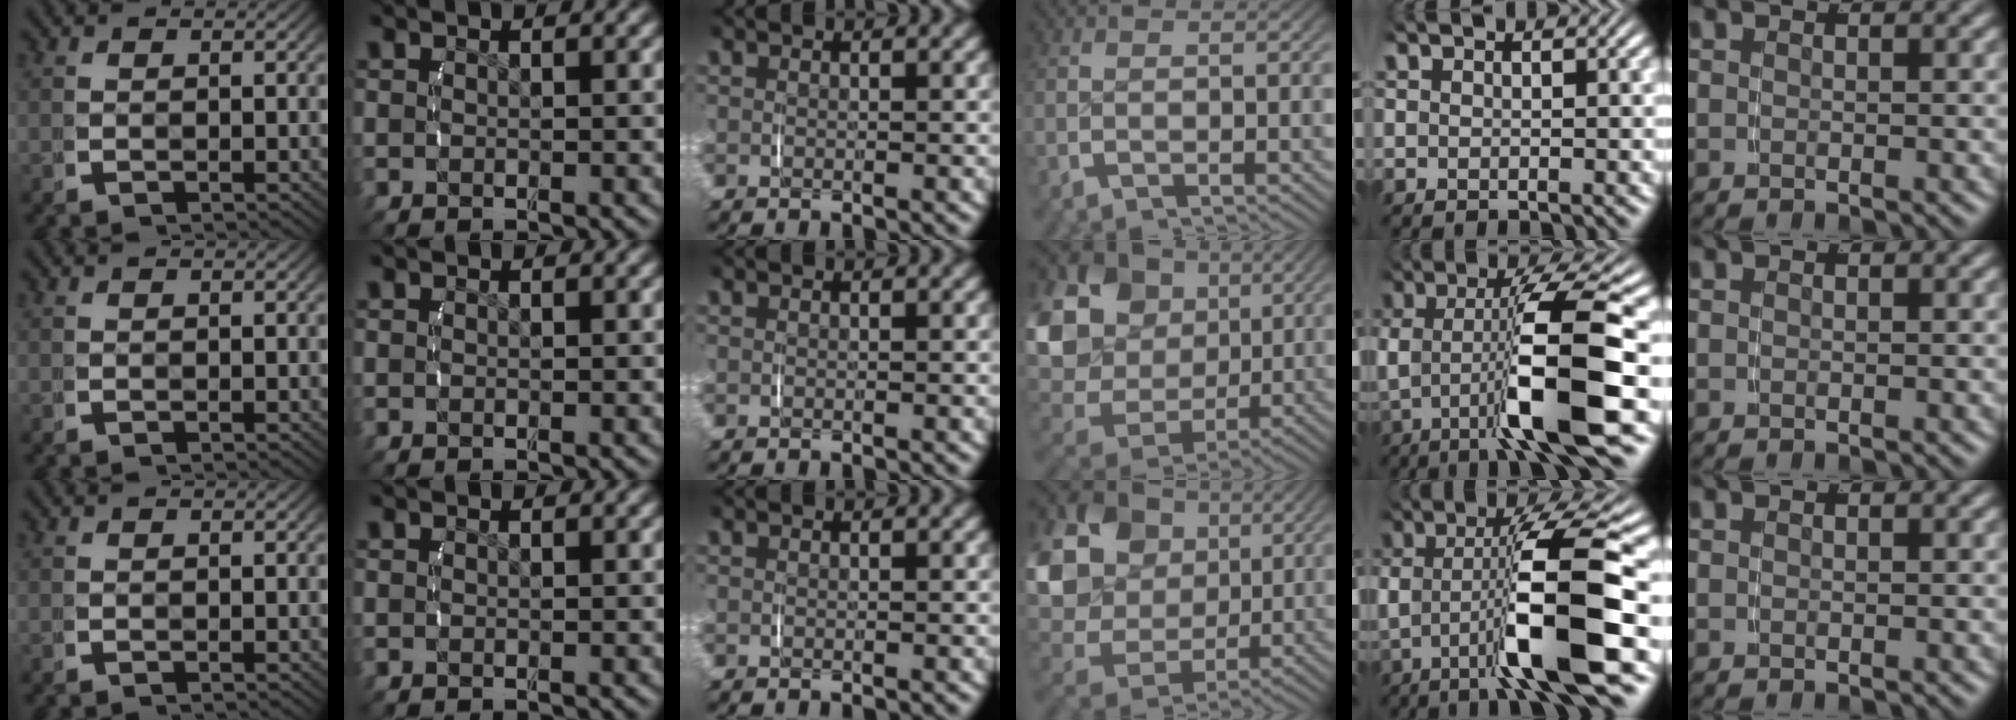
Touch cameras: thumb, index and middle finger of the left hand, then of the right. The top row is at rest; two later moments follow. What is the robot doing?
{"motion": "lift_and_place", "object": "jar lid"}